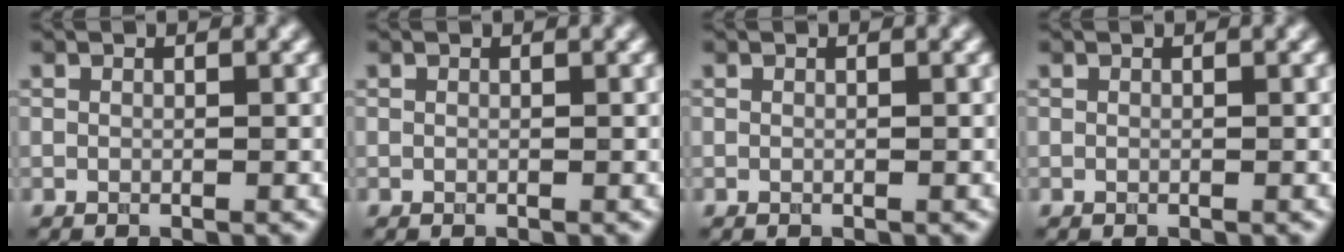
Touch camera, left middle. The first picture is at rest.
{"total": 0.0}
{"total": 0.0}
{"total": 0.0}